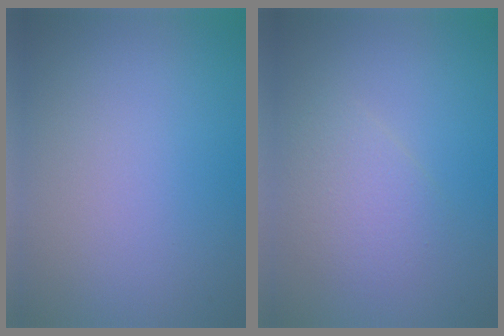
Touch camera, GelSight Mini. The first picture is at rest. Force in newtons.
{"total": 2.6, "press": 2.6, "slide": 0.1}